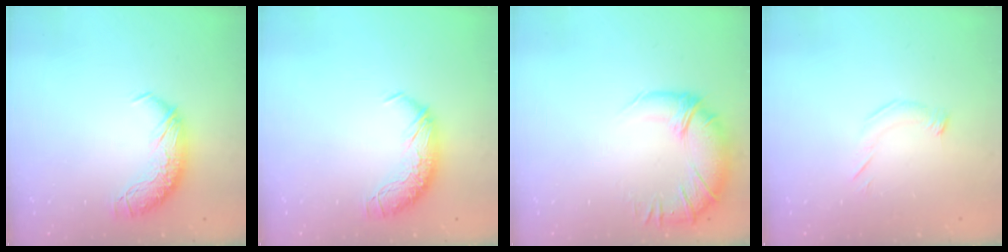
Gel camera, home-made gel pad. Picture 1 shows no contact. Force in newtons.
{"total": 0.0}
{"total": 2.7, "press": 0.1, "slide": 2.7}
{"total": 5.9, "press": 5.9, "slide": 0.2}